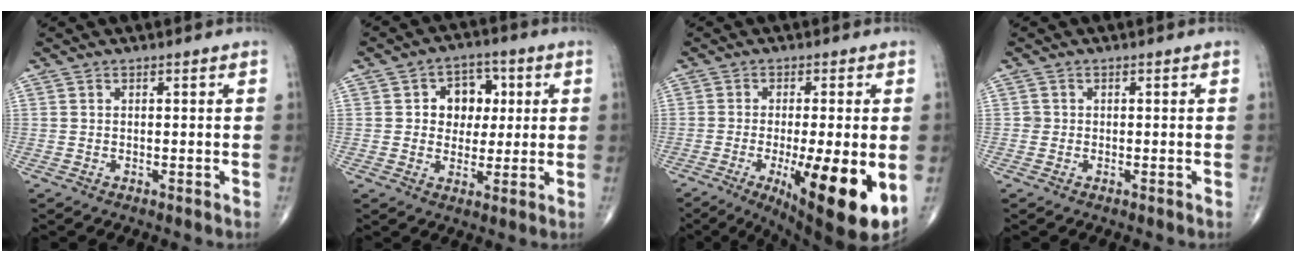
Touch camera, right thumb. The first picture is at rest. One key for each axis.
{"total": 8.2, "fx": 1.5, "fy": 6.6, "fz": 4.7, "tx": -0.017, "ty": 0.005, "tz": 0.018}
{"total": 15.7, "fx": -4.3, "fy": 3.4, "fz": 14.7, "tx": -0.193, "ty": -0.021, "tz": -0.050}
{"total": 0.8, "fx": -0.1, "fy": 0.8, "fz": 0.1, "tx": 0.005, "ty": 0.004, "tz": -0.002}